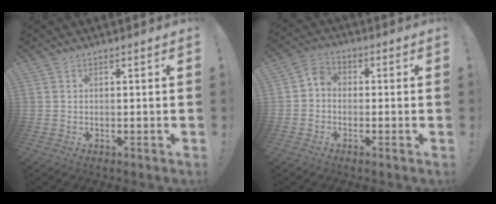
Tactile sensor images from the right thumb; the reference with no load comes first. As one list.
[{"total": 4.1, "force": [-1.4, 3.1, 2.2], "torque": [-0.045, 0.016, -0.024]}]